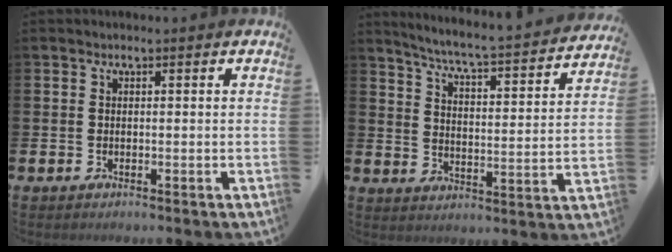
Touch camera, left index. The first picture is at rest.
{"total": 5.7, "force": [5.4, -0.3, 2.0], "torque": [-0.064, -0.050, 0.085]}